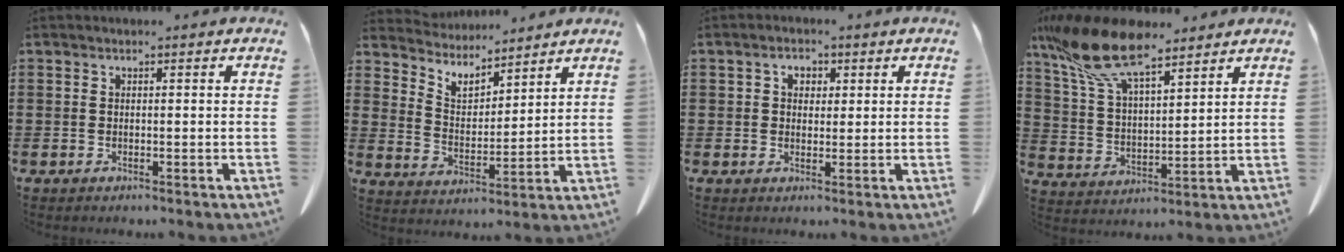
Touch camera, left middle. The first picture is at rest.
{"total": 5.1, "force": [4.9, 1.5, 0.4], "torque": [-0.036, -0.034, 0.084]}
{"total": 2.5, "force": [0.8, 2.1, 1.2], "torque": [-0.024, 0.007, 0.010]}
{"total": 12.8, "force": [9.4, 3.7, 7.8], "torque": [-0.191, -0.031, 0.166]}